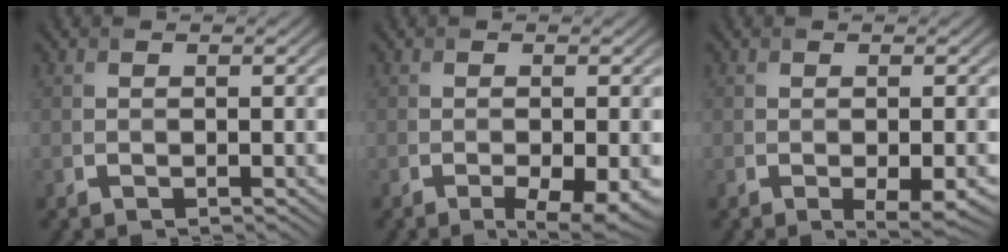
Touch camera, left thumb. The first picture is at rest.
{"total": 4.3, "force": [-2.1, 0.9, 3.6], "torque": [-0.056, -0.006, -0.025]}
{"total": 2.7, "force": [-1.1, 0.7, 2.4], "torque": [-0.041, -0.008, -0.013]}